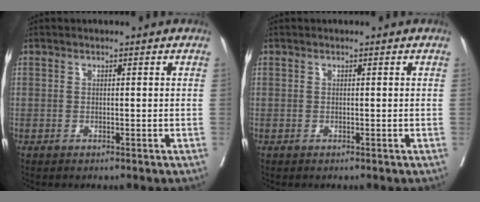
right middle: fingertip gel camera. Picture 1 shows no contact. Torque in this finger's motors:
{"motor_torque": [0.19, -0.16, 0.00, 0.00]}